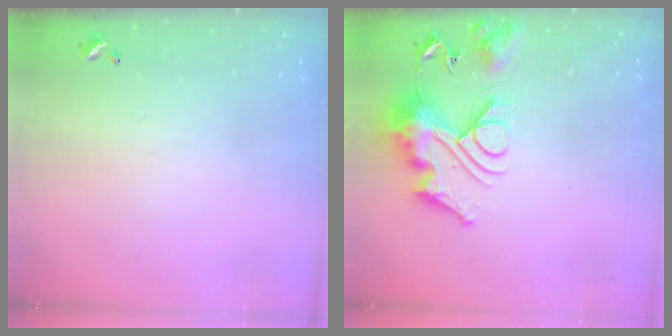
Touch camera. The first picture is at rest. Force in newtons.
{"total": 17.1, "press": 17.1, "slide": 1.7}